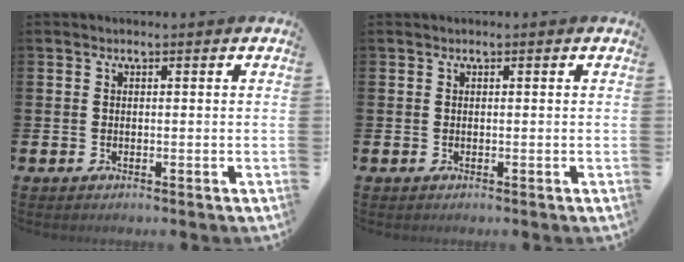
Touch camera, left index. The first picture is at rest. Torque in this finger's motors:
{"motor_torque": [1.13, -1.00, 0.14, 0.07]}